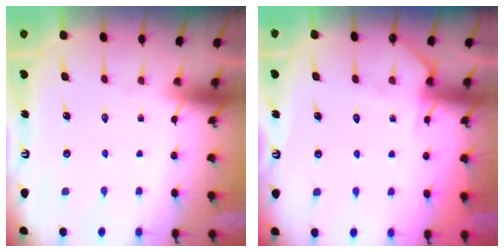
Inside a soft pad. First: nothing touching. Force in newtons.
{"total": 4.9, "press": 4.8, "slide": 0.7}